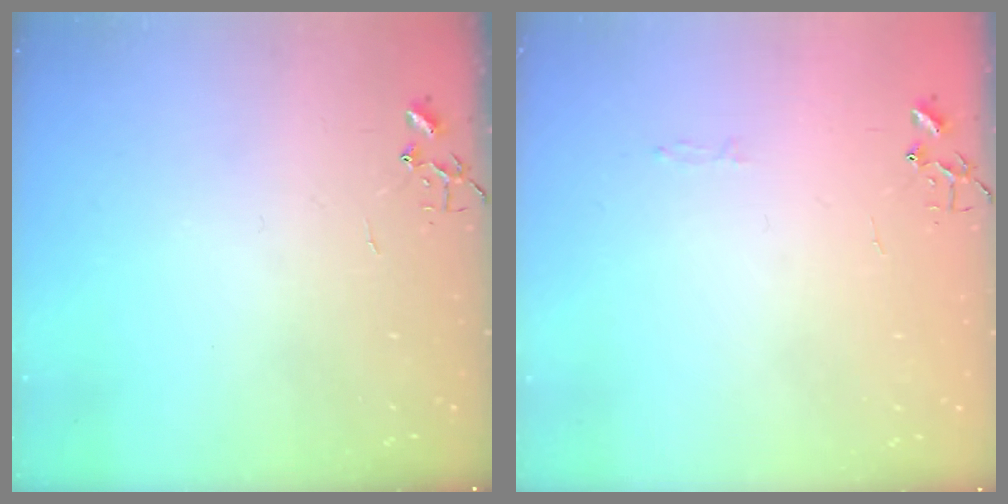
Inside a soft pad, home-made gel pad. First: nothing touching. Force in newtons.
{"total": 2.6, "press": 2.6, "slide": 0.3}